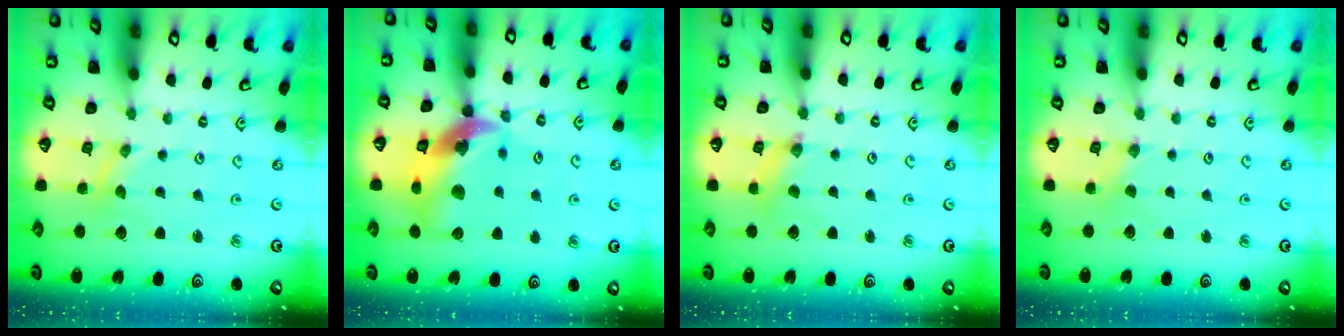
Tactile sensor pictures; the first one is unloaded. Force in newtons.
{"total": 17.5, "press": 17.3, "slide": 2.4}
{"total": 1.7, "press": 1.6, "slide": 0.3}
{"total": 0.6, "press": 0.6, "slide": 0.2}